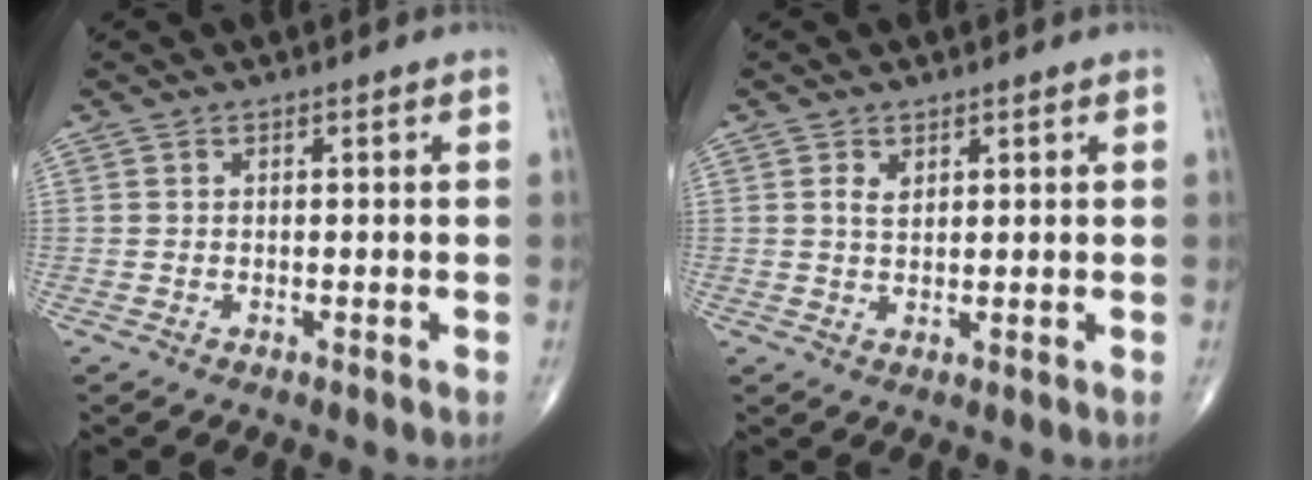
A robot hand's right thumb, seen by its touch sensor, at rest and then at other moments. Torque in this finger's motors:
{"motor_torque": [-0.02, 0.02, -0.09, 0.13, 0.02]}